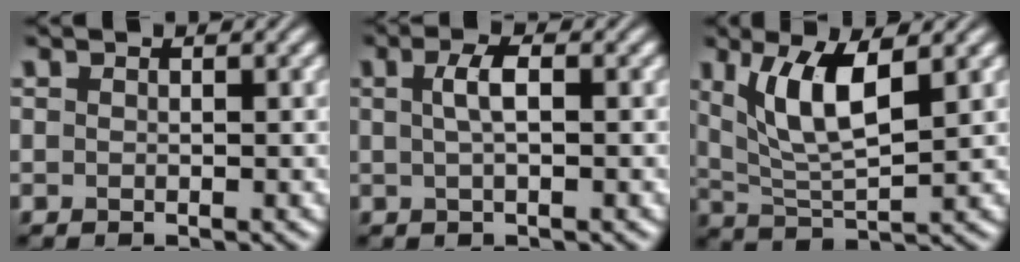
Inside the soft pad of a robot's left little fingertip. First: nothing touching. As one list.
[{"total": 2.2, "force": [0.3, 0.5, 2.1], "torque": [-0.040, 0.008, 0.005]}, {"total": 6.2, "force": [2.4, 1.9, 5.4], "torque": [-0.107, -0.005, 0.049]}]